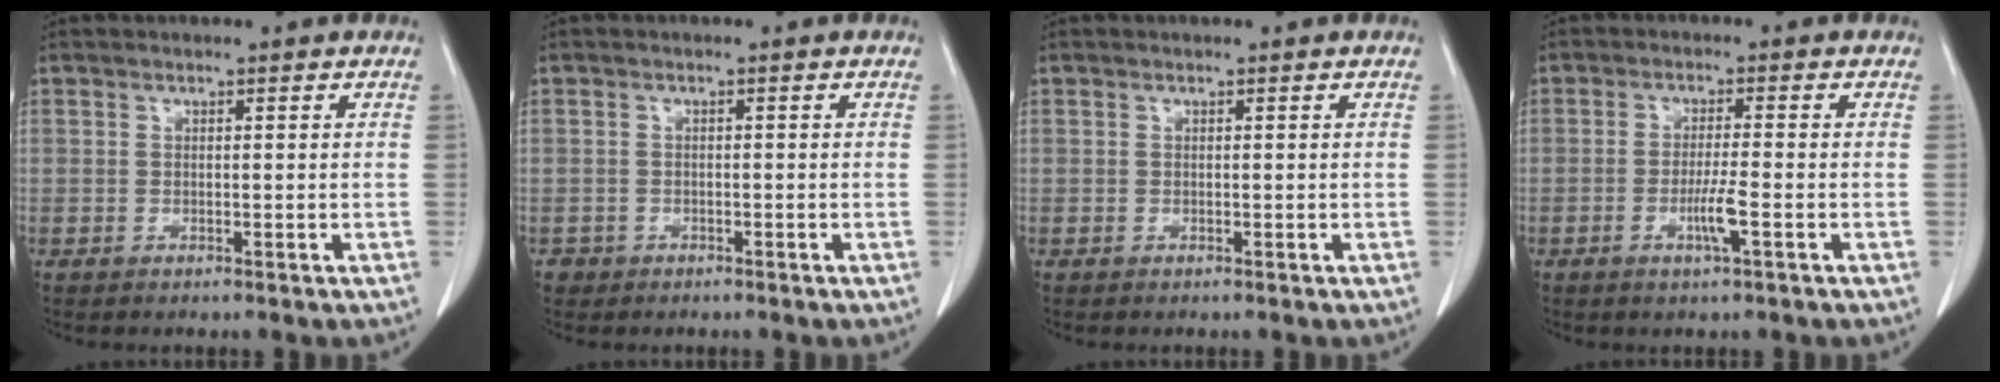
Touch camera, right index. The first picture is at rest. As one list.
[{"total": 1.4, "force": [-0.8, 1.1, -0.3], "torque": [0.000, 0.006, -0.016]}, {"total": 0.0}, {"total": 3.8, "force": [-1.4, -0.2, 3.5], "torque": [-0.068, -0.006, -0.028]}]